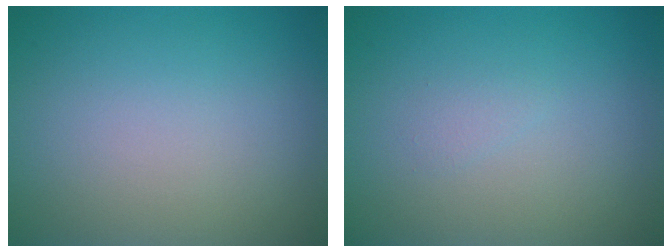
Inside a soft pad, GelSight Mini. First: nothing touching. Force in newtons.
{"total": 0.6, "press": 0.6, "slide": 0.1}